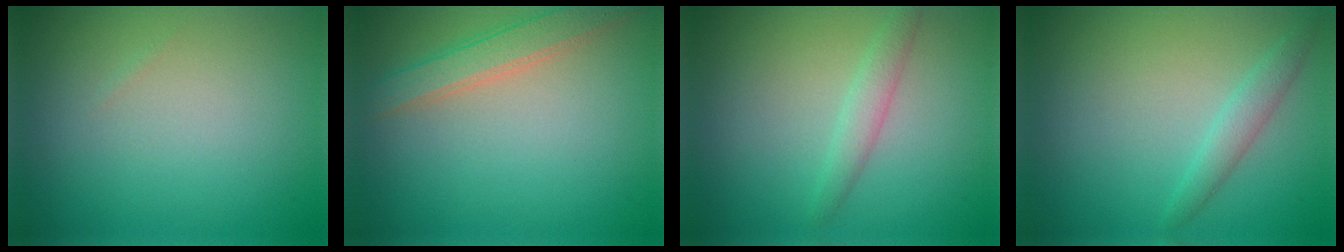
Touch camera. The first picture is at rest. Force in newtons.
{"total": 2.9, "press": 2.9, "slide": 0.2}
{"total": 1.7, "press": 1.7, "slide": 0.1}
{"total": 1.7, "press": 1.7, "slide": 0.0}